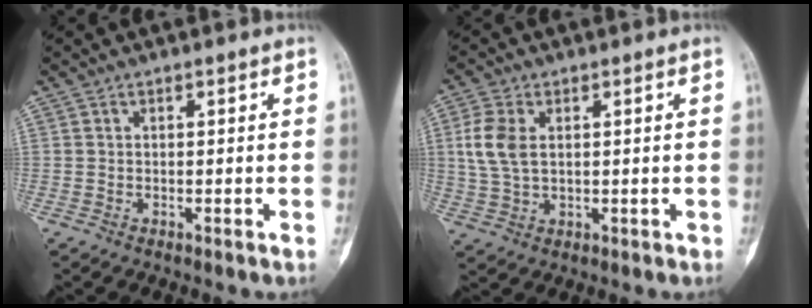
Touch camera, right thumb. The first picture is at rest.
{"total": 7.3, "force": [1.2, 4.7, 5.4], "torque": [-0.117, 0.004, 0.026]}